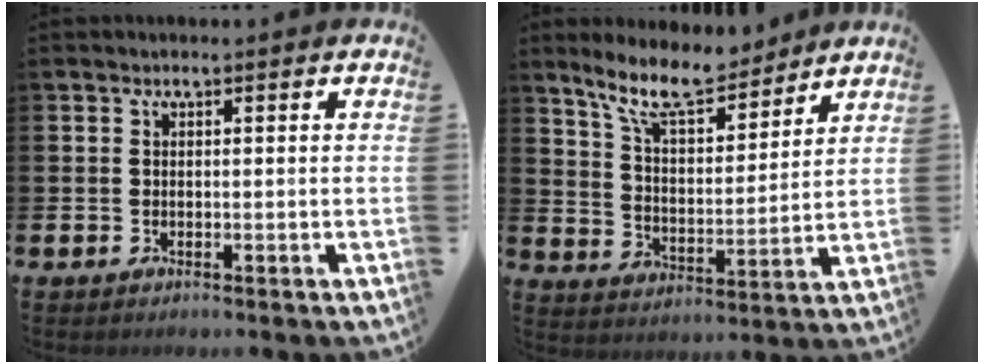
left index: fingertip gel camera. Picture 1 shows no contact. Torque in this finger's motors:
{"motor_torque": [0.31, -0.31, 0.73, 0.21]}